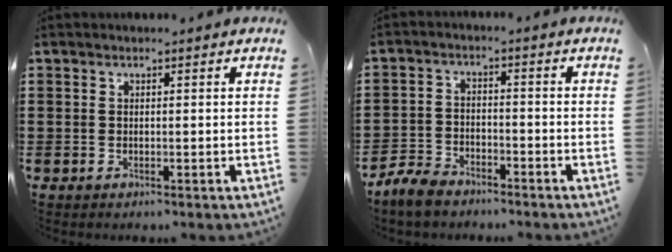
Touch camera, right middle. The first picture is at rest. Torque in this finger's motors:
{"motor_torque": [1.06, -0.39, 0.02, 0.03]}